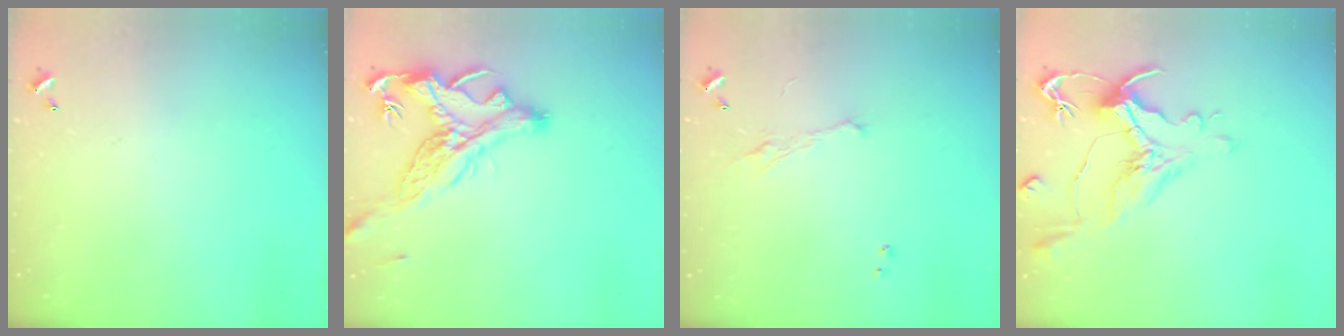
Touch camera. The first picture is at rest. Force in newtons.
{"total": 4.1, "press": 3.9, "slide": 1.2}
{"total": 2.0, "press": 1.9, "slide": 0.7}
{"total": 1.5, "press": 0.4, "slide": 1.5}